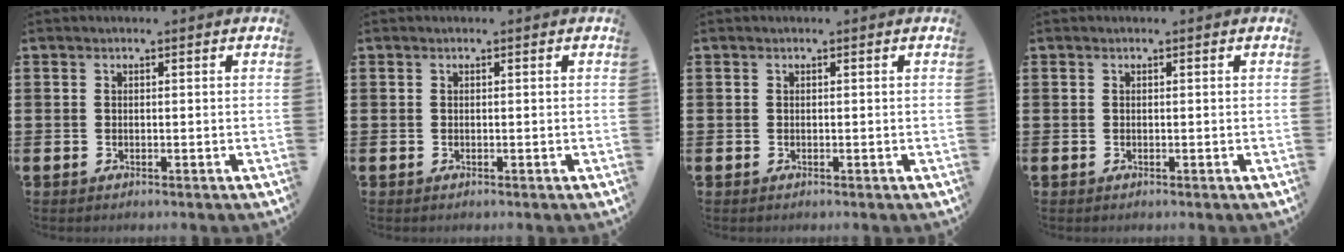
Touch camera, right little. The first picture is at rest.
{"total": 0.0}
{"total": 0.0}
{"total": 0.0}